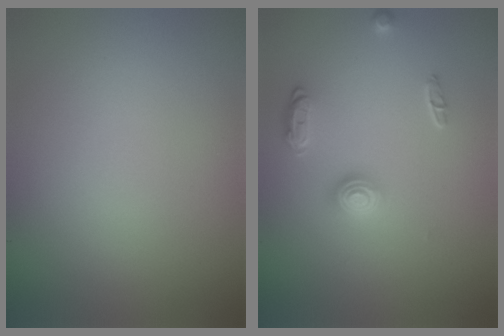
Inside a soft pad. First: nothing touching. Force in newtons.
{"total": 2.1, "press": 1.6, "slide": 1.4}